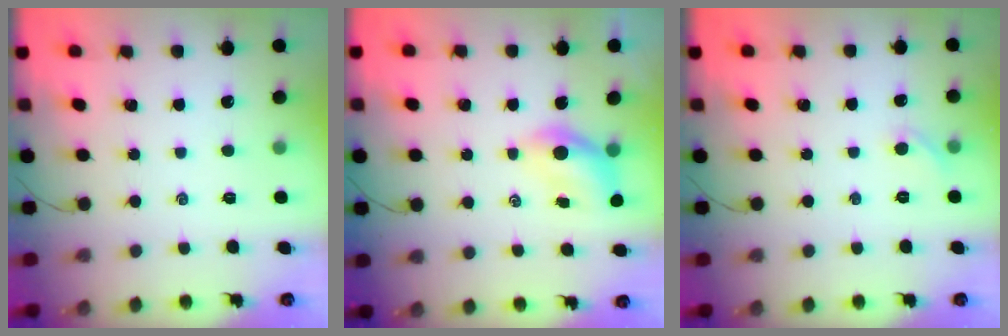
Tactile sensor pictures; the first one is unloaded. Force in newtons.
{"total": 5.1, "press": 5.0, "slide": 1.2}
{"total": 4.4, "press": 4.0, "slide": 1.6}